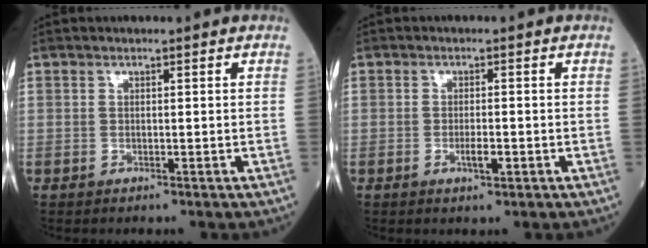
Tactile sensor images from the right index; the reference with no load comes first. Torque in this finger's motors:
{"motor_torque": [0.24, -0.11, 0.15, 0.05]}